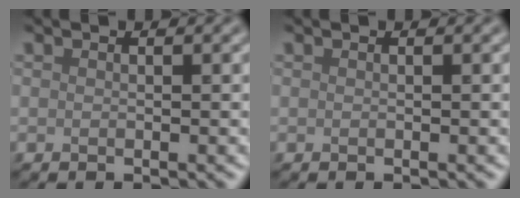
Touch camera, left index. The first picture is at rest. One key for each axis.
{"total": 0.0}